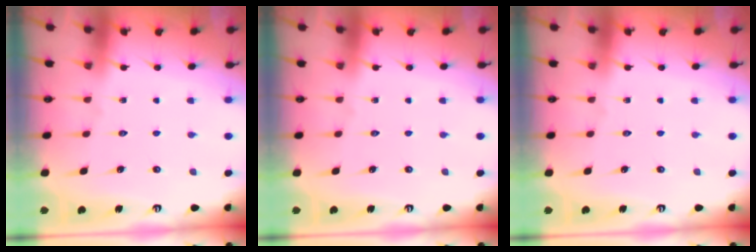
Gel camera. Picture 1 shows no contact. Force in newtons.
{"total": 0.0}
{"total": 0.0}